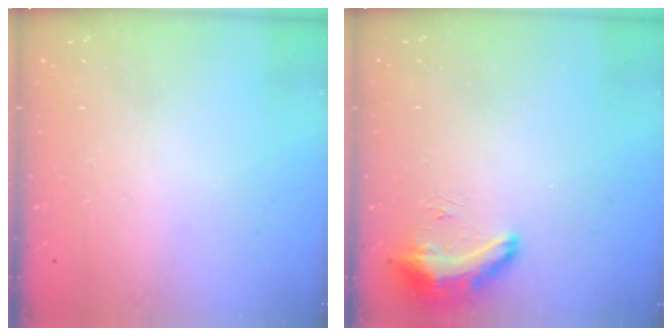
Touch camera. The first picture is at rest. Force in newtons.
{"total": 17.3, "press": 10.6, "slide": 13.6}